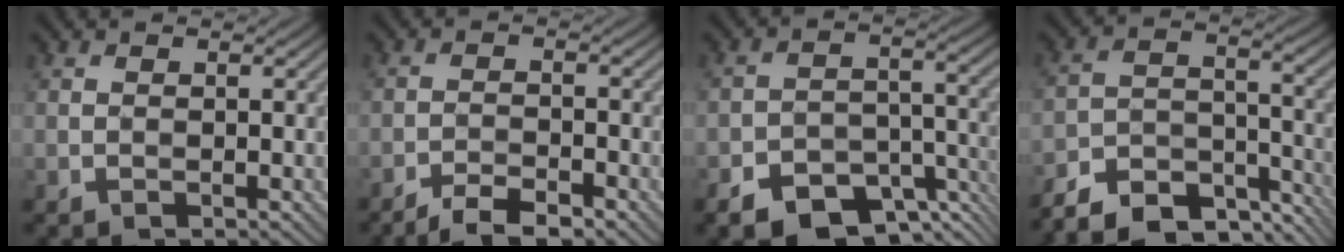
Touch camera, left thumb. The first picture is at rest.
{"total": 4.0, "force": [-3.4, 0.7, 2.0], "torque": [-0.042, 0.004, -0.060]}
{"total": 8.4, "force": [-6.0, 4.2, 4.1], "torque": [-0.066, -0.012, -0.102]}
{"total": 10.7, "force": [-9.4, 3.6, 3.7], "torque": [-0.070, 0.000, -0.153]}